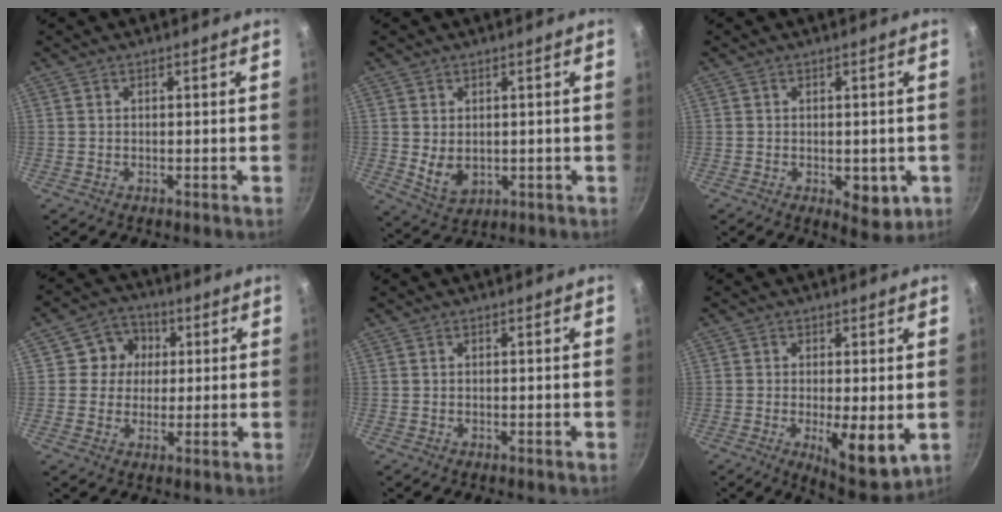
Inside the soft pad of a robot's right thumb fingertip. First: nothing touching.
{"total": 5.7, "force": [0.2, 4.2, 3.9], "torque": [-0.059, -0.014, 0.018]}
{"total": 6.1, "force": [-1.5, 3.5, 4.8], "torque": [-0.041, -0.003, -0.013]}
{"total": 7.3, "force": [1.5, 6.8, 2.1], "torque": [0.009, 0.008, 0.011]}
{"total": 0.0}
{"total": 9.2, "force": [-1.4, 3.1, 8.5], "torque": [-0.115, -0.019, -0.011]}